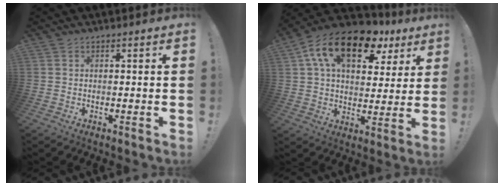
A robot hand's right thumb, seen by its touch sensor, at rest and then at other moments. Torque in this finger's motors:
{"motor_torque": [1.42, 3.59, 0.65, -0.23, 0.52]}